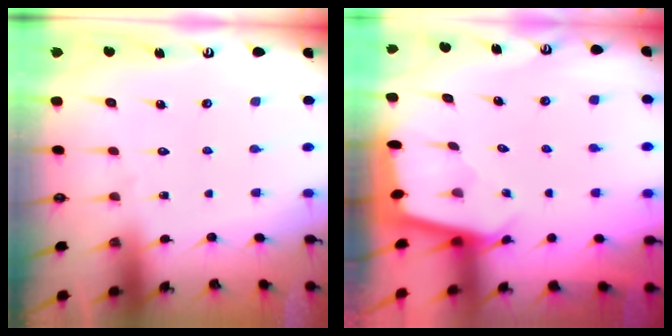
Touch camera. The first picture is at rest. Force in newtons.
{"total": 1.8, "press": 1.8, "slide": 0.2}